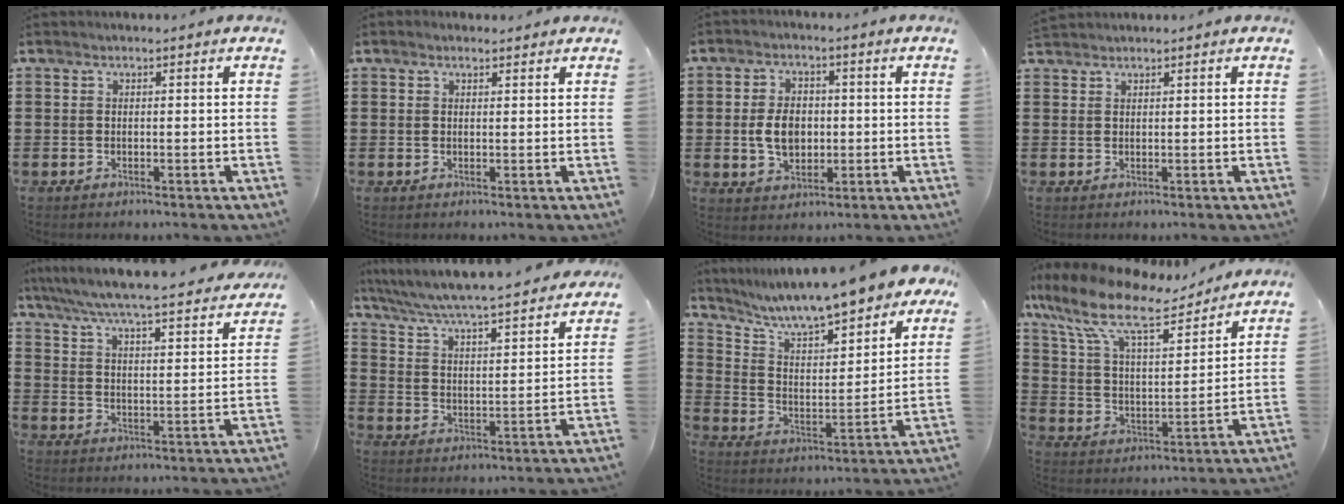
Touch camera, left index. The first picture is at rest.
{"total": 0.9, "force": [0.8, 0.3, 0.3], "torque": [-0.007, 0.002, 0.014]}
{"total": 5.9, "force": [-0.4, 3.9, 4.3], "torque": [-0.092, 0.004, -0.014]}
{"total": 1.1, "force": [1.1, 0.1, 0.1], "torque": [-0.005, 0.000, 0.022]}
{"total": 5.7, "force": [5.4, -0.4, 2.0], "torque": [-0.064, -0.042, 0.086]}
{"total": 4.6, "force": [4.4, -0.3, 1.2], "torque": [-0.047, -0.039, 0.067]}
{"total": 9.2, "force": [8.3, 0.2, 3.9], "torque": [-0.110, -0.052, 0.139]}
{"total": 11.4, "force": [8.7, 2.9, 6.8], "torque": [-0.162, -0.043, 0.150]}